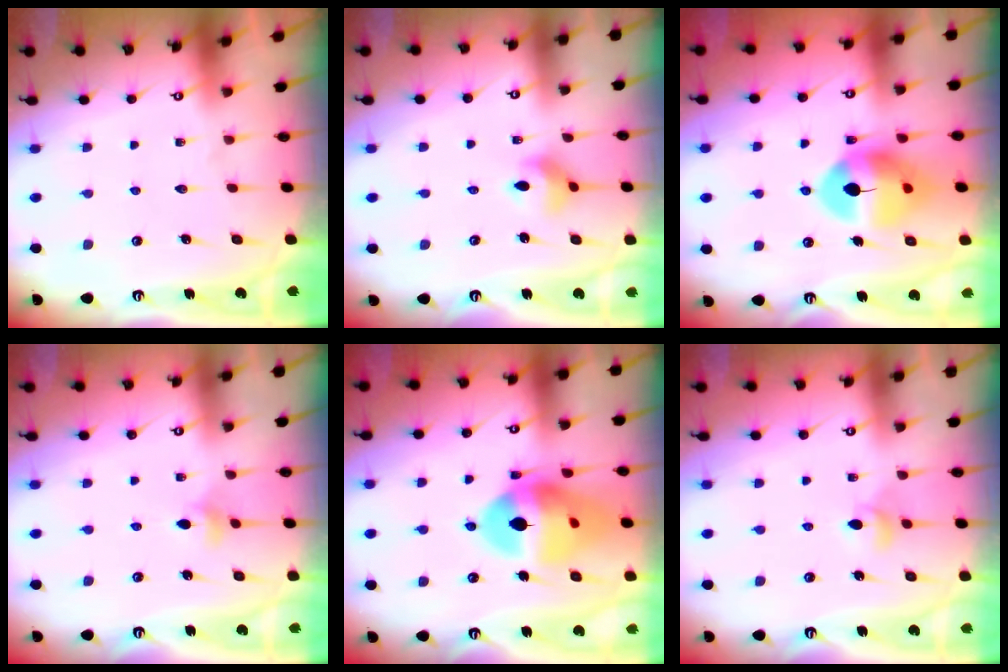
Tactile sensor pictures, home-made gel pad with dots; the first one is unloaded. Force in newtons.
{"total": 7.1, "press": 6.9, "slide": 1.7}
{"total": 12.3, "press": 12.2, "slide": 1.7}
{"total": 4.2, "press": 4.1, "slide": 0.9}
{"total": 17.9, "press": 17.8, "slide": 2.0}
{"total": 4.1, "press": 4.0, "slide": 0.8}